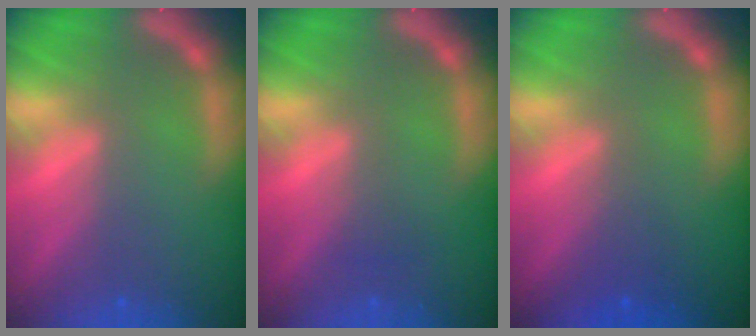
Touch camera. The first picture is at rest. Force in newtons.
{"total": 1.0}
{"total": 2.0}